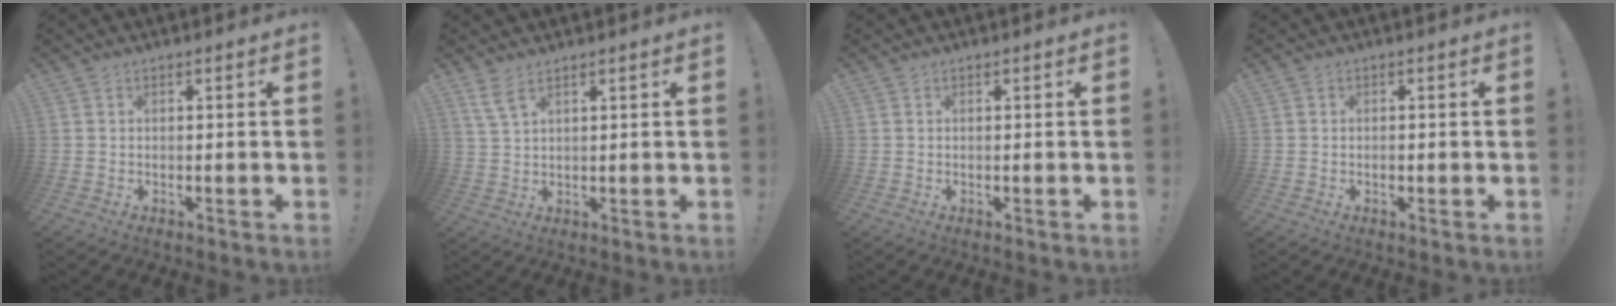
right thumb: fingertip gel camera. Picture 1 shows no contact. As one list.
[{"total": 4.6, "force": [3.1, 1.0, 3.3], "torque": [-0.071, -0.008, 0.057]}, {"total": 0.0}, {"total": 1.0, "force": [-0.6, 0.6, 0.5], "torque": [-0.008, 0.003, -0.012]}]